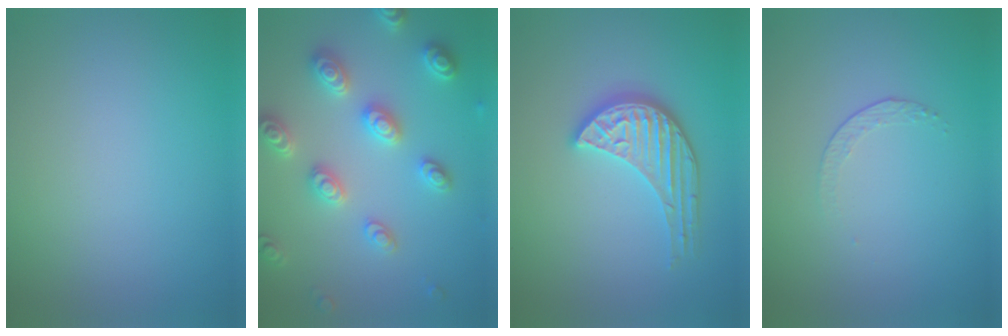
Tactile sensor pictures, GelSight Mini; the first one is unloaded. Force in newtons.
{"total": 5.2, "press": 5.0, "slide": 1.2}
{"total": 3.9, "press": 3.5, "slide": 1.7}
{"total": 1.2, "press": 0.5, "slide": 1.1}